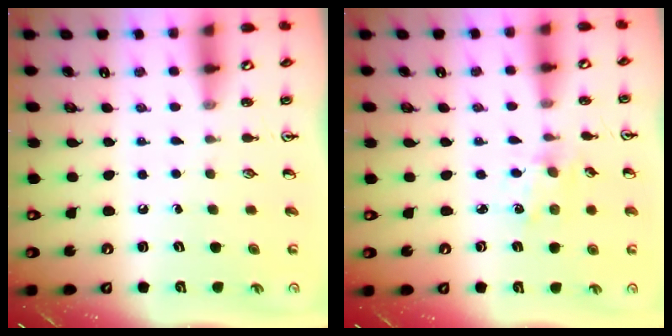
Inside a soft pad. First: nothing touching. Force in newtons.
{"total": 1.9, "press": 1.9, "slide": 0.3}